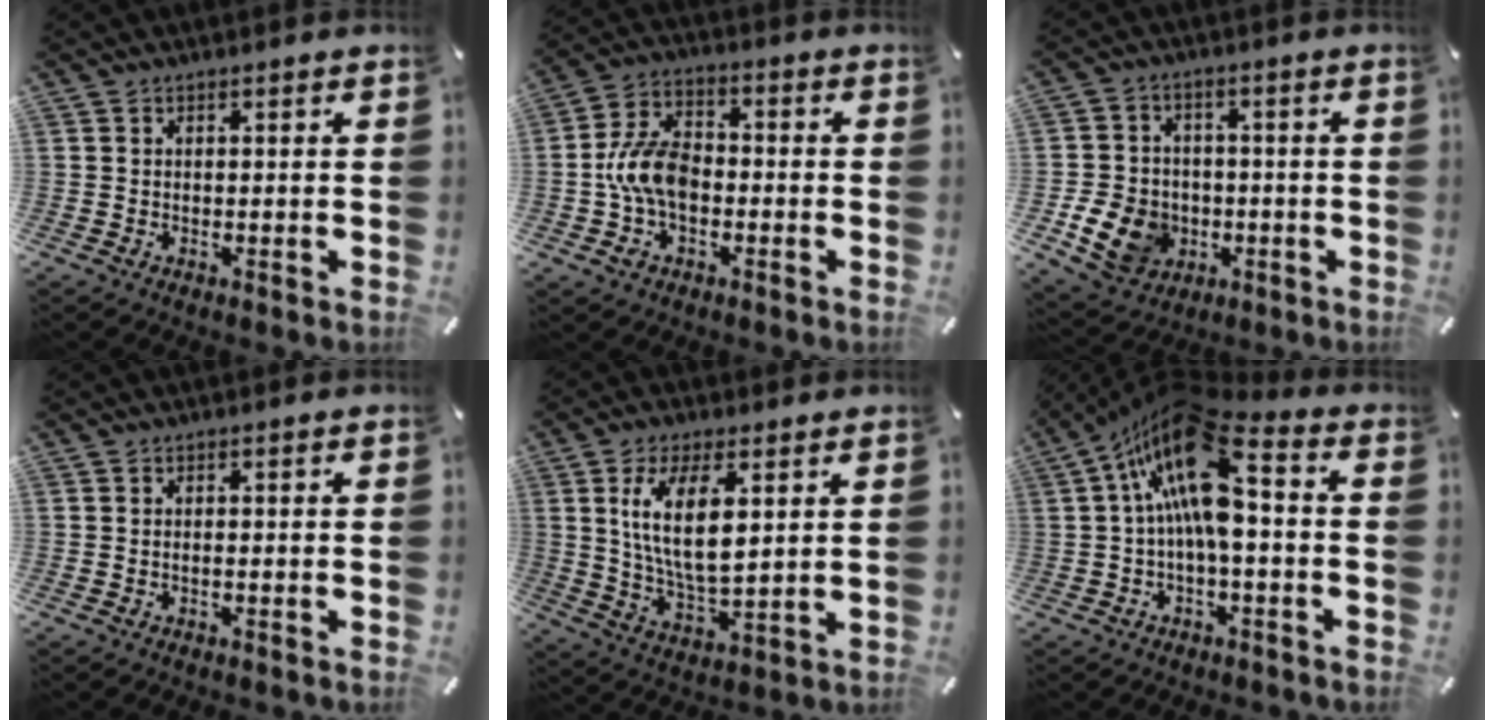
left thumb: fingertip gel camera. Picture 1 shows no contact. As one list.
[{"total": 10.3, "force": [-2.3, 7.2, 6.9], "torque": [-0.148, 0.020, -0.040]}, {"total": 10.6, "force": [-3.3, 8.7, 5.0], "torque": [-0.099, 0.022, -0.055]}, {"total": 0.5, "force": [-0.3, 0.1, 0.4], "torque": [-0.011, -0.004, -0.004]}, {"total": 12.2, "force": [4.1, 5.4, 10.2], "torque": [-0.200, -0.009, 0.069]}, {"total": 18.4, "force": [4.0, 8.0, 16.1], "torque": [-0.298, -0.022, 0.065]}]